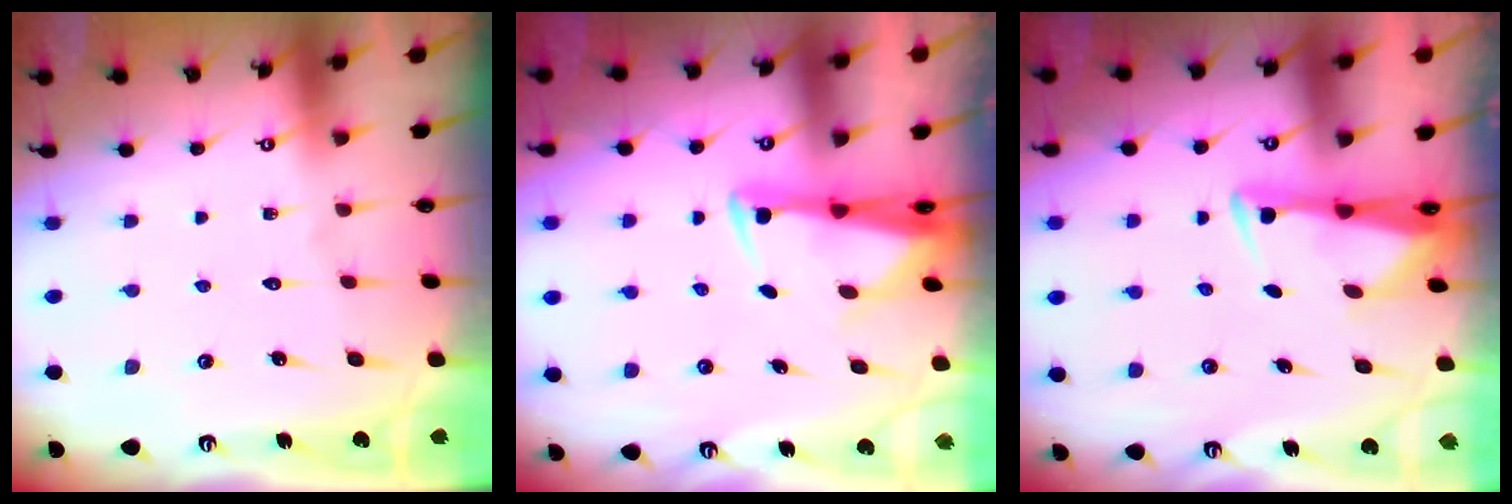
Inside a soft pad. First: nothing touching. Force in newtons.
{"total": 3.1, "press": 2.9, "slide": 1.0}
{"total": 2.9, "press": 2.7, "slide": 0.9}